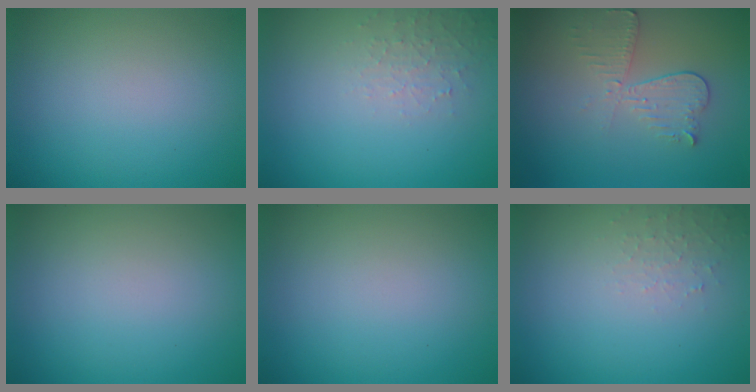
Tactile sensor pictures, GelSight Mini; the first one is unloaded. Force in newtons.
{"total": 1.8, "press": 1.8, "slide": 0.4}
{"total": 3.0, "press": 2.7, "slide": 1.4}
{"total": 0.0}
{"total": 0.0}
{"total": 1.3, "press": 1.3, "slide": 0.2}